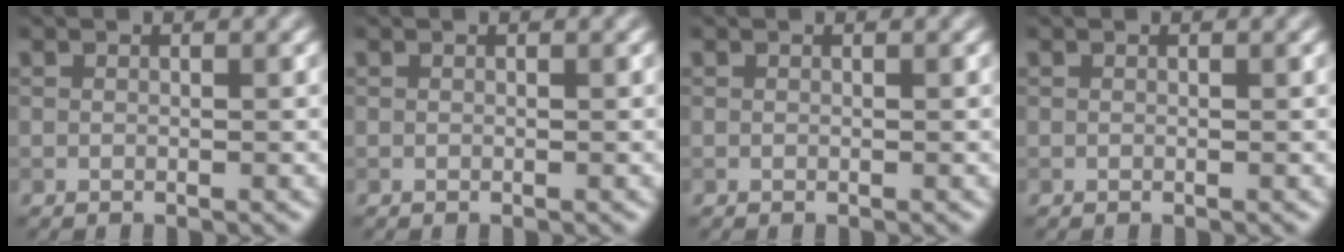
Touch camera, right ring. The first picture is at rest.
{"total": 0.0}
{"total": 0.0}
{"total": 0.0}